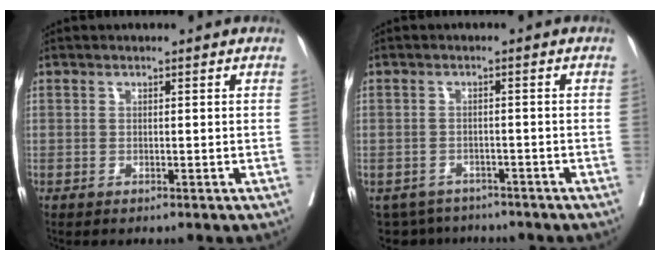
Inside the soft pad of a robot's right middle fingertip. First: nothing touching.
{"total": 6.2, "force": [-5.6, 2.7, 0.4], "torque": [-0.003, 0.002, -0.078]}